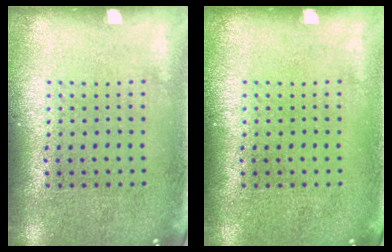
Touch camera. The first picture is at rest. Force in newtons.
{"total": 0.0}